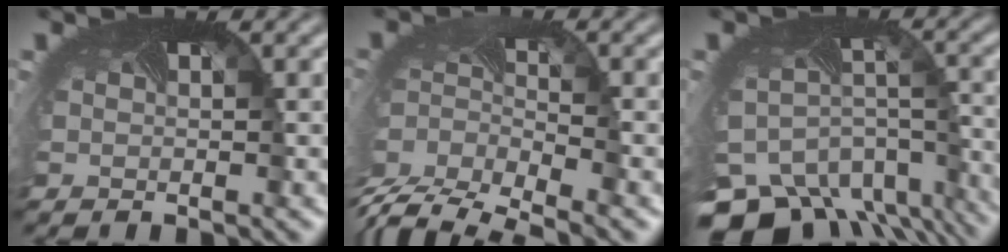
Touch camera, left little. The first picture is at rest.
{"total": 7.8, "force": [-6.7, 2.4, 3.1], "torque": [-0.077, -0.024, -0.125]}
{"total": 14.1, "force": [-10.5, 7.7, 5.3], "torque": [-0.106, -0.055, -0.111]}